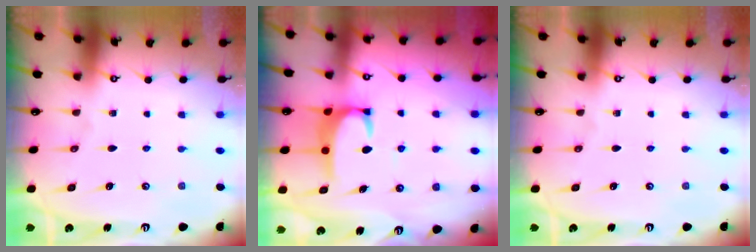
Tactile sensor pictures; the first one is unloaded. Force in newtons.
{"total": 3.4, "press": 3.3, "slide": 0.9}
{"total": 0.0}